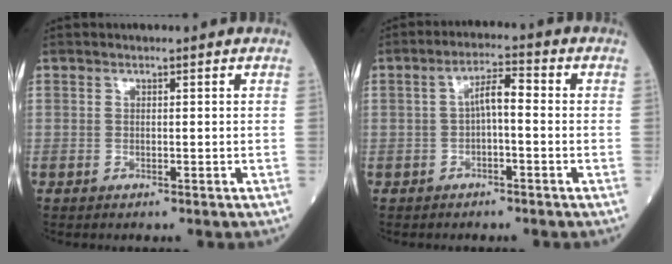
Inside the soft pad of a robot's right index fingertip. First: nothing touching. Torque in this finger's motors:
{"motor_torque": [0.68, -0.02, 0.36, 0.09]}